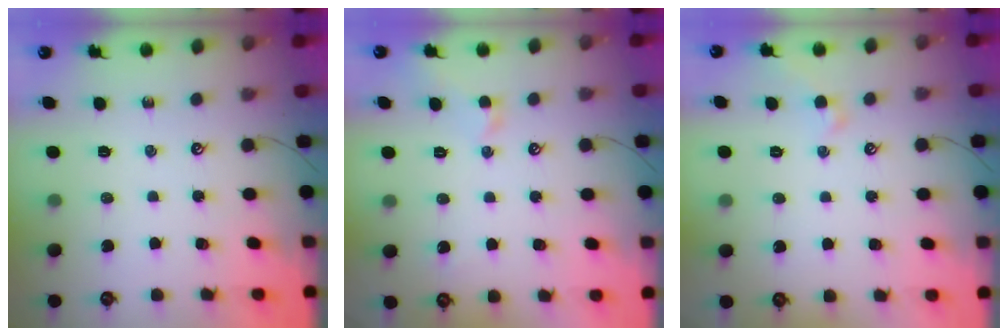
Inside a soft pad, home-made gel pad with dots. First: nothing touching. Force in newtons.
{"total": 1.0, "press": 0.9, "slide": 0.4}
{"total": 1.1, "press": 1.0, "slide": 0.4}